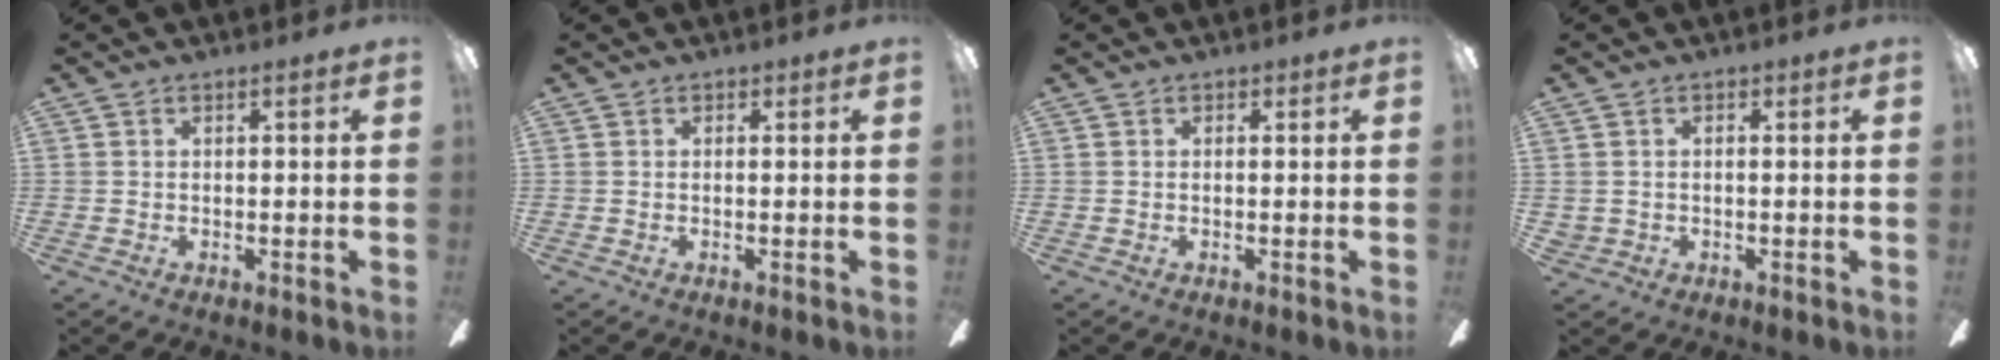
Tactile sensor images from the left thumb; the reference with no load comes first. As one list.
[{"total": 0.0}, {"total": 0.0}, {"total": 1.9, "force": [0.4, 1.8, 0.3], "torque": [-0.006, 0.003, 0.006]}]